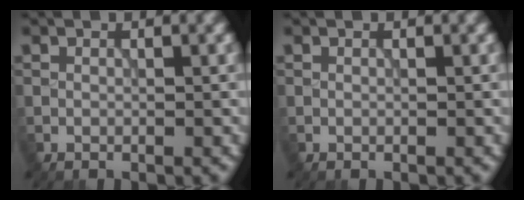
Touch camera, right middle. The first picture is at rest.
{"total": 0.0}